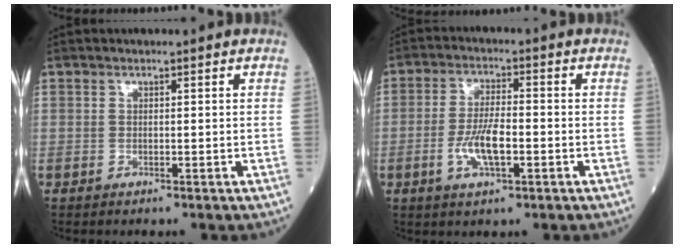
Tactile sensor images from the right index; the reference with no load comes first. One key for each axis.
{"total": 6.5, "fx": -1.8, "fy": 1.8, "fz": 6.0, "tx": -0.120, "ty": 0.003, "tz": -0.032}